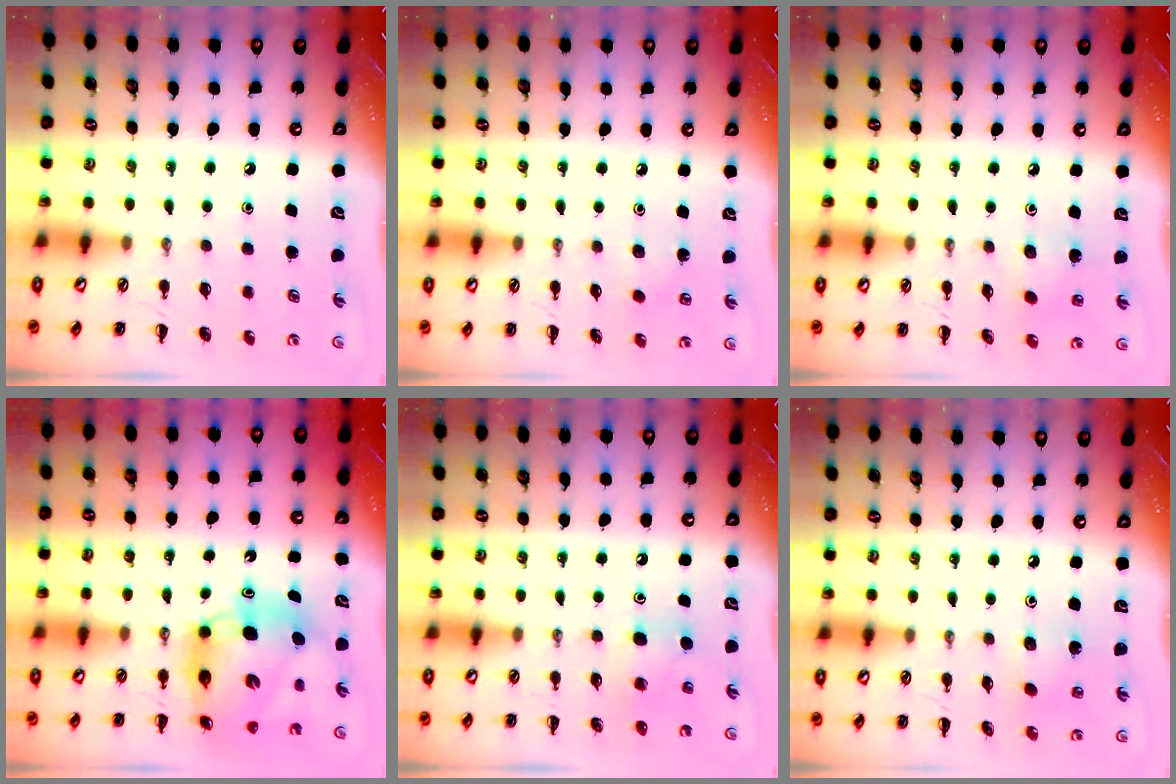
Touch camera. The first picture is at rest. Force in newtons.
{"total": 2.8, "press": 2.7, "slide": 0.8}
{"total": 3.4, "press": 3.3, "slide": 0.9}
{"total": 11.2, "press": 10.7, "slide": 3.3}
{"total": 5.2, "press": 4.9, "slide": 1.7}
{"total": 3.4, "press": 3.3, "slide": 0.9}